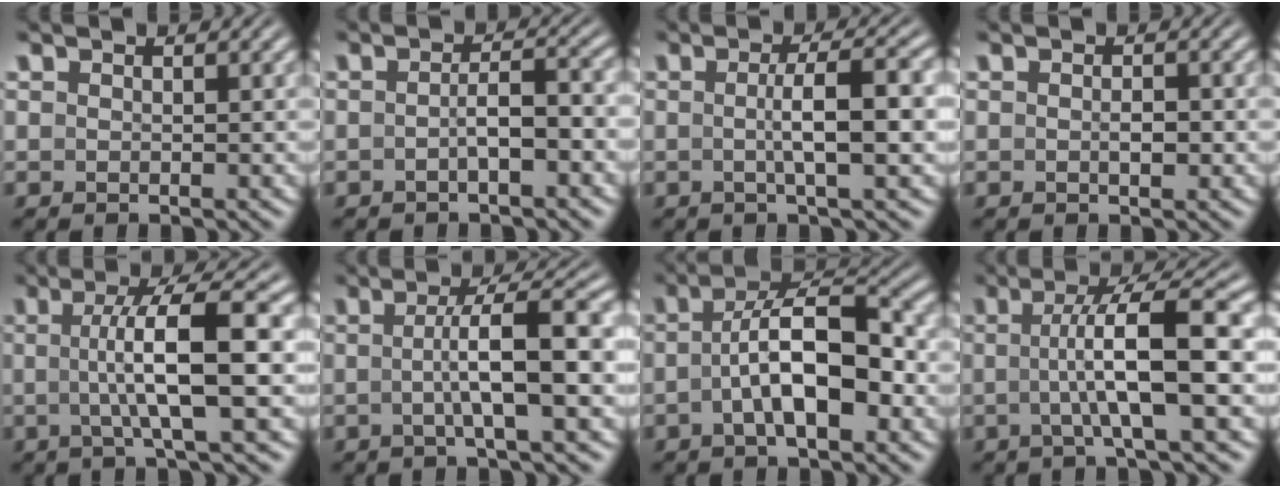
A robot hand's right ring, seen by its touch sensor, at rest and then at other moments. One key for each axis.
{"total": 2.2, "fx": -1.2, "fy": 0.2, "fz": 1.8, "tx": -0.021, "ty": 0.000, "tz": -0.022}
{"total": 3.5, "fx": -0.3, "fy": -0.3, "fz": 3.4, "tx": -0.054, "ty": 0.002, "tz": -0.006}
{"total": 1.0, "fx": -0.3, "fy": 0.4, "fz": 0.9, "tx": -0.015, "ty": -0.001, "tz": -0.004}
{"total": 5.6, "fx": 0.1, "fy": 0.1, "fz": 5.6, "tx": -0.094, "ty": 0.002, "tz": 0.003}
{"total": 5.0, "fx": -0.7, "fy": 0.0, "fz": 5.0, "tx": -0.071, "ty": 0.005, "tz": -0.010}
{"total": 6.1, "fx": -0.8, "fy": 2.7, "fz": 5.4, "tx": -0.083, "ty": -0.004, "tz": -0.014}
{"total": 6.2, "fx": -0.1, "fy": 0.5, "fz": 6.2, "tx": -0.098, "ty": 0.008, "tz": -0.001}